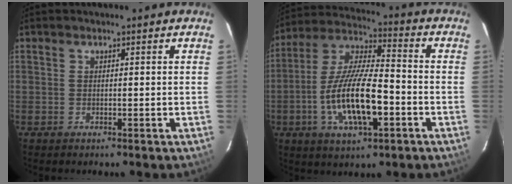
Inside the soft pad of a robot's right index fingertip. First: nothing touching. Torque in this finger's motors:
{"motor_torque": [1.28, -0.86, 1.05, 0.21]}